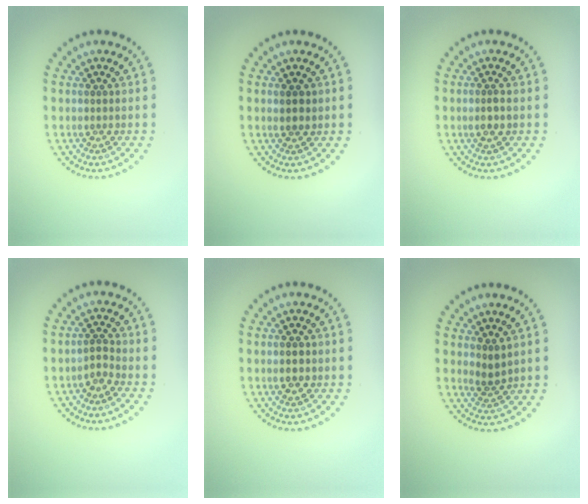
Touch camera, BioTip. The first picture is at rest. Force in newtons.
{"total": 1.5, "press": 1.4, "slide": 0.4}
{"total": 1.3, "press": 1.2, "slide": 0.6}
{"total": 1.3, "press": 1.0, "slide": 0.9}
{"total": 2.1, "press": 2.1, "slide": 0.1}
{"total": 1.7, "press": 1.3, "slide": 1.0}